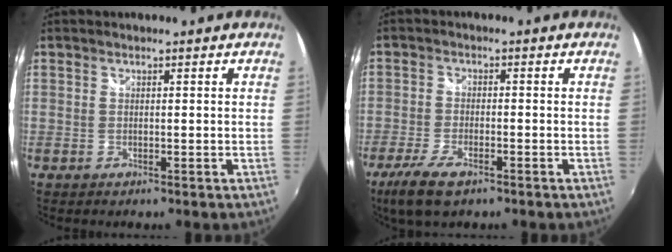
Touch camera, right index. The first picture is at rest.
{"total": 8.0, "force": [-5.2, 2.7, 5.4], "torque": [-0.133, -0.023, -0.100]}